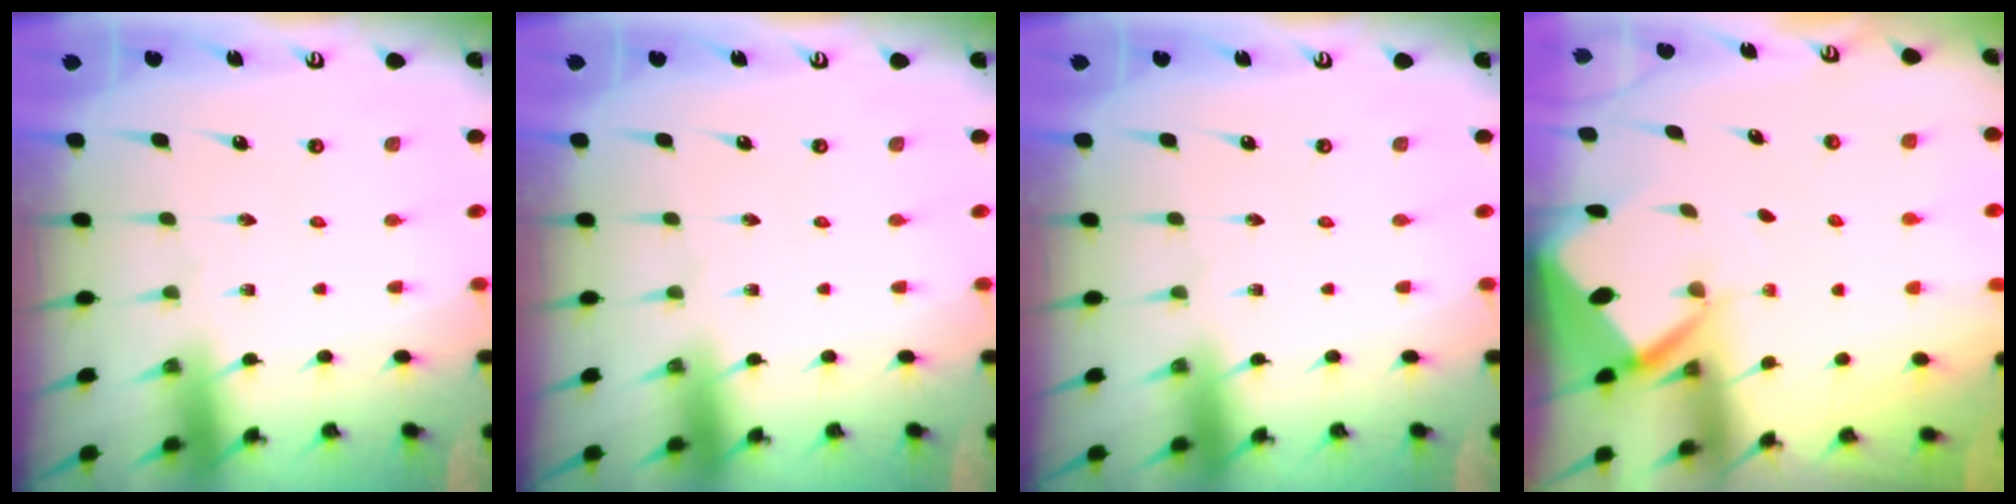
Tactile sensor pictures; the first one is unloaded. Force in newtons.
{"total": 0.0}
{"total": 0.0}
{"total": 3.0, "press": 3.0, "slide": 0.2}